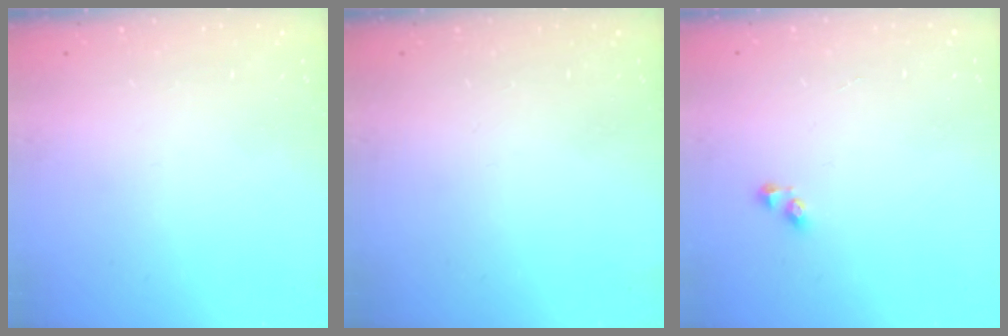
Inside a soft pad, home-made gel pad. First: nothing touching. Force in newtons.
{"total": 0.0}
{"total": 2.5, "press": 2.5, "slide": 0.2}